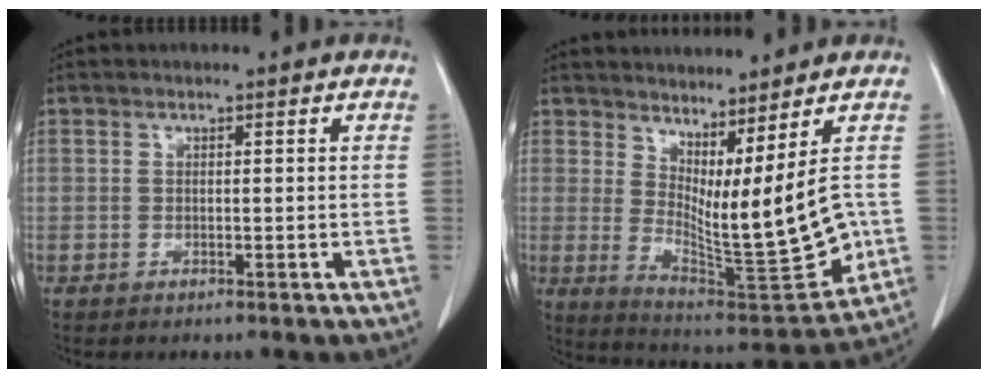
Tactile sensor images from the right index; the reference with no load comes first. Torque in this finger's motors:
{"motor_torque": [1.66, 0.48, 0.50, 0.09]}